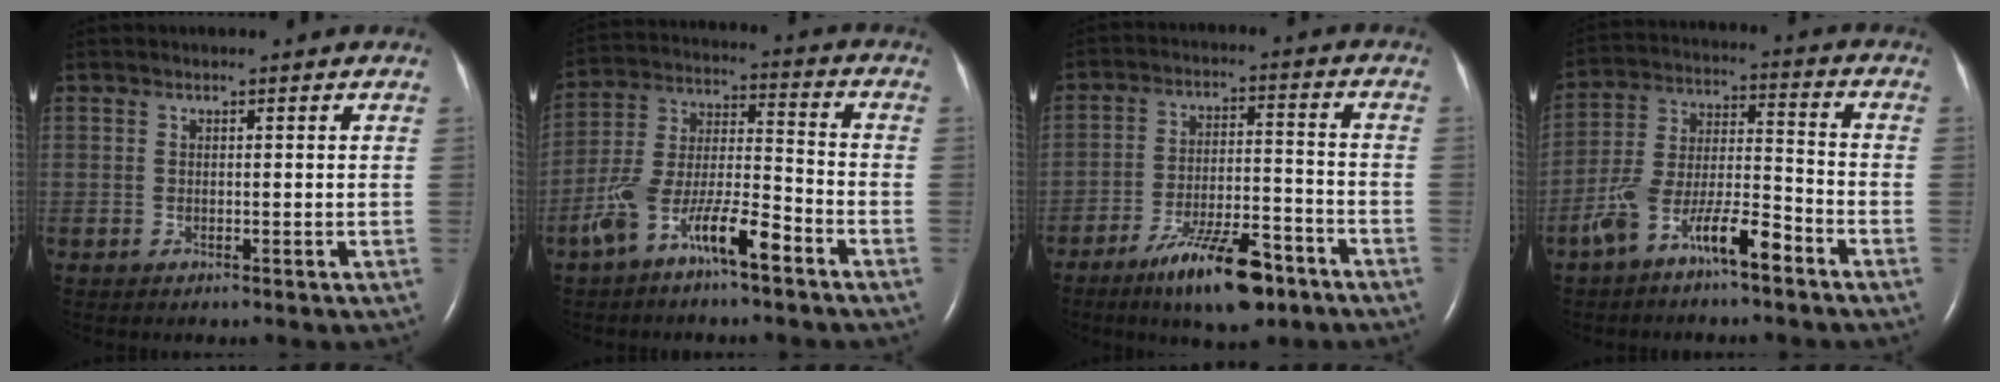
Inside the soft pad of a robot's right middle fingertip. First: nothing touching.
{"total": 11.0, "force": [-6.8, 2.3, 8.3], "torque": [-0.169, 0.008, -0.128]}
{"total": 12.0, "force": [-8.0, 3.0, 8.5], "torque": [-0.146, -0.006, -0.132]}
{"total": 10.2, "force": [-6.7, 2.2, 7.3], "torque": [-0.146, 0.012, -0.124]}